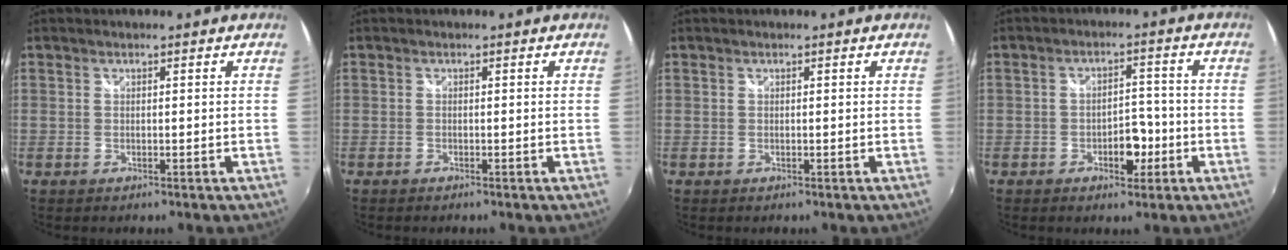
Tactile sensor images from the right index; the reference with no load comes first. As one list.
[{"total": 0.6, "force": [-0.6, 0.2, 0.2], "torque": [-0.005, -0.004, -0.013]}, {"total": 0.0}, {"total": 5.1, "force": [-2.2, 3.0, 3.5], "torque": [-0.059, 0.003, -0.027]}]